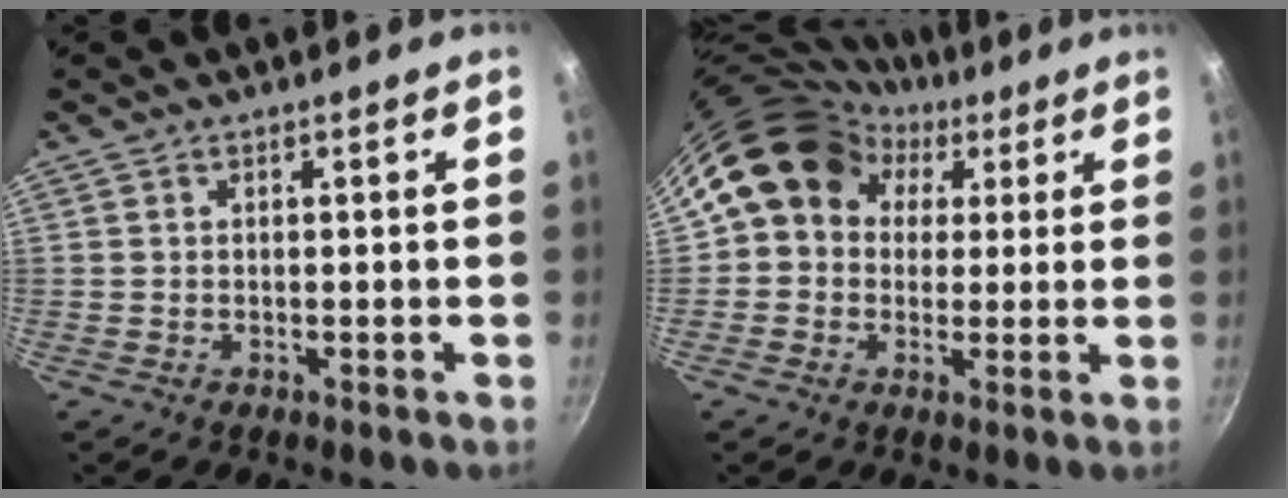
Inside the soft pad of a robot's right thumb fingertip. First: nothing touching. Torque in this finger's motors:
{"motor_torque": [0.69, 3.56, 0.76, -0.63, 0.32]}